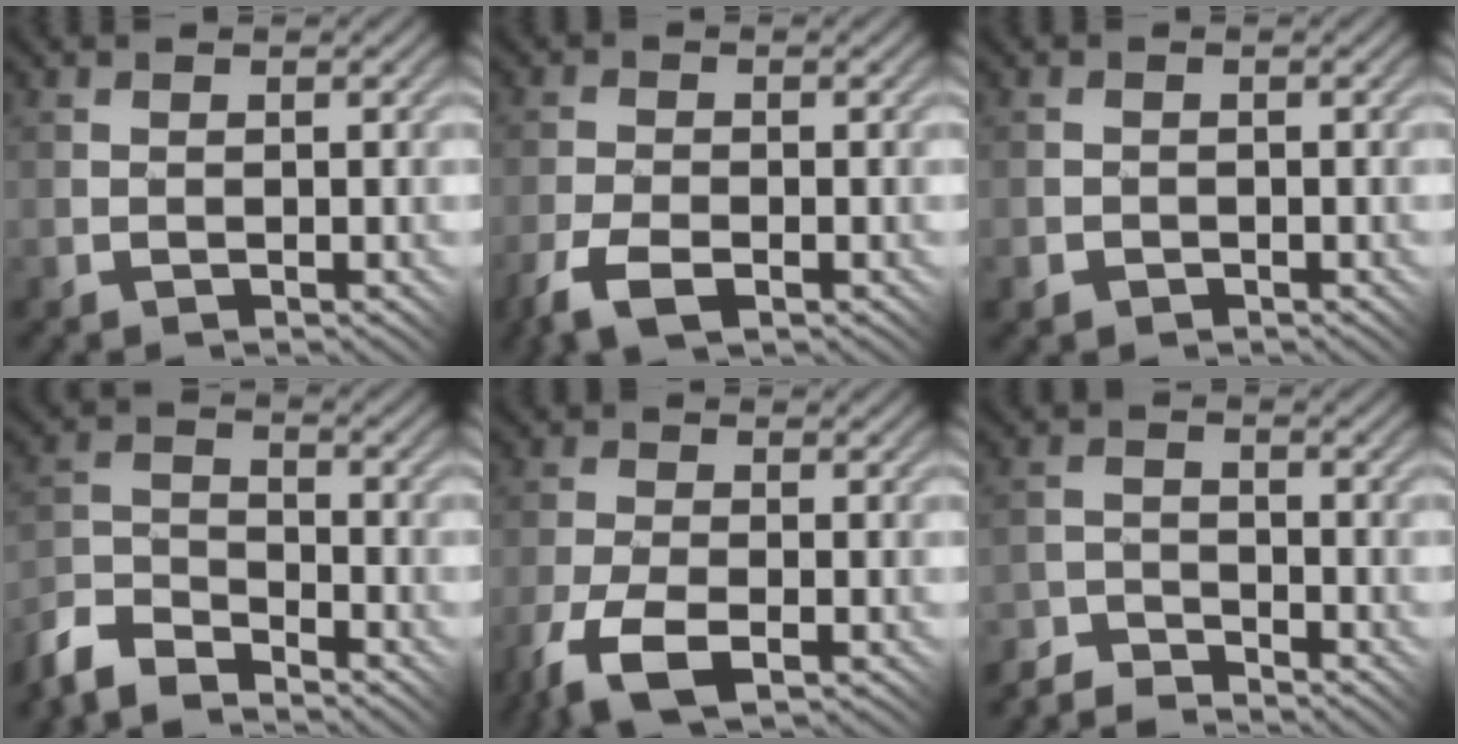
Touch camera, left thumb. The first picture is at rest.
{"total": 5.3, "force": [-3.0, 2.4, 3.7], "torque": [-0.079, -0.006, -0.058]}
{"total": 1.5, "force": [-0.9, 1.3, 0.2], "torque": [-0.004, 0.002, -0.016]}
{"total": 6.7, "force": [-5.9, 2.2, 2.4], "torque": [-0.053, 0.000, -0.131]}
{"total": 7.3, "force": [-4.1, 3.2, 5.2], "torque": [-0.118, -0.012, -0.073]}
{"total": 4.4, "force": [-4.3, 0.6, 0.4], "torque": [-0.003, 0.006, -0.092]}